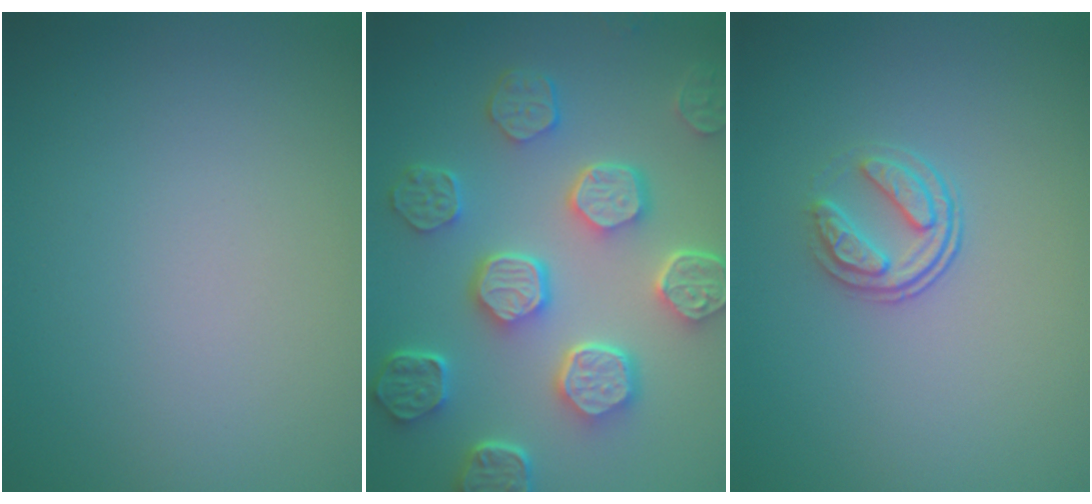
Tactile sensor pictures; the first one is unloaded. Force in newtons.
{"total": 7.7, "press": 5.8, "slide": 5.1}
{"total": 2.3, "press": 1.7, "slide": 1.6}